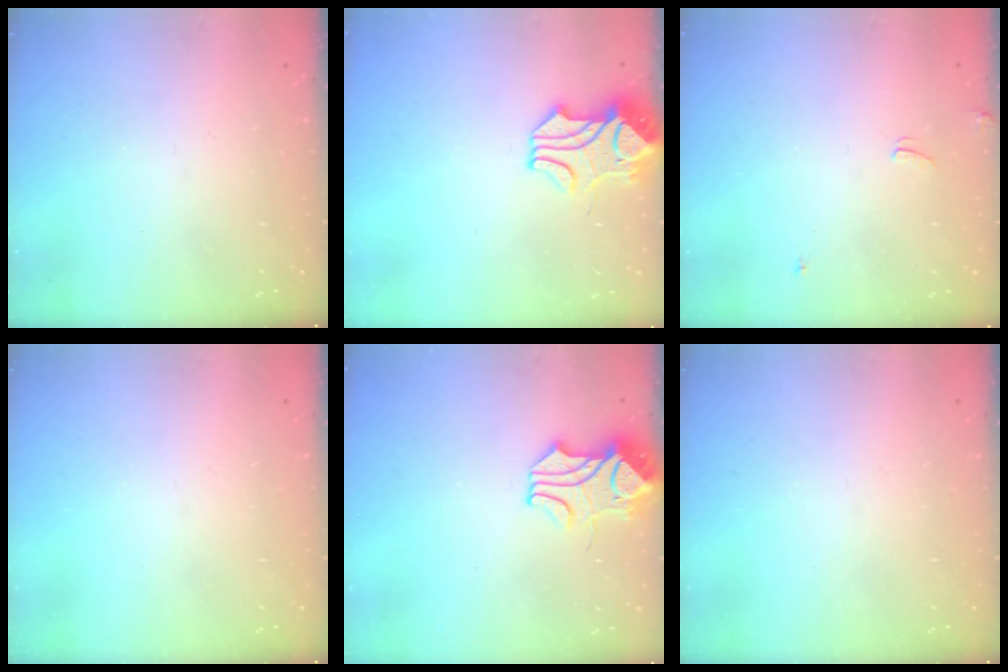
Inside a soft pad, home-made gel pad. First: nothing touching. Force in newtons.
{"total": 2.8, "press": 2.5, "slide": 1.1}
{"total": 3.5, "press": 3.5, "slide": 0.4}
{"total": 0.0}
{"total": 2.9, "press": 2.9, "slide": 0.6}
{"total": 0.0}